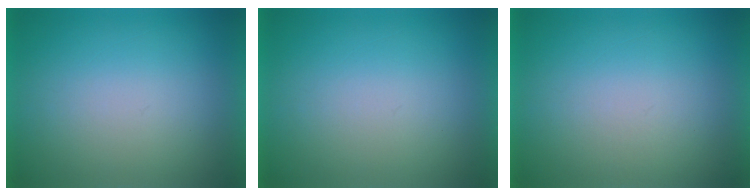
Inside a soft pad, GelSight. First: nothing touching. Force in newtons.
{"total": 1.2}
{"total": 1.1}